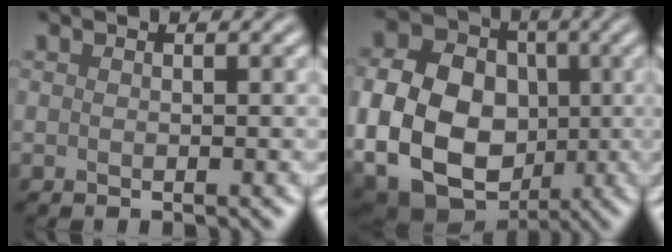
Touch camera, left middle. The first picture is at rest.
{"total": 13.1, "force": [-1.2, 10.2, 8.1], "torque": [-0.147, -0.019, -0.020]}